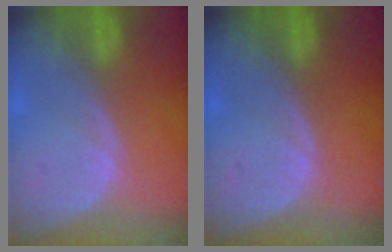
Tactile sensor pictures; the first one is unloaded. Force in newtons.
{"total": 0.0}